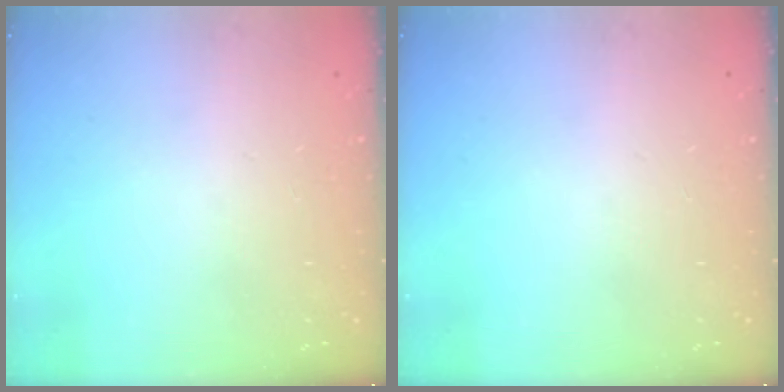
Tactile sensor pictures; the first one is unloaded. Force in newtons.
{"total": 0.0}